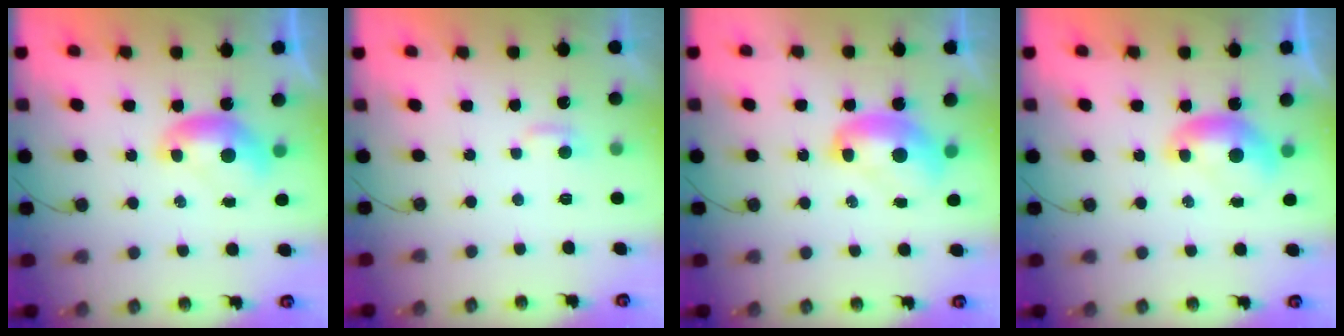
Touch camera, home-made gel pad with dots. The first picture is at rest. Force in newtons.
{"total": 2.9, "press": 2.8, "slide": 0.4}
{"total": 2.4, "press": 2.4, "slide": 0.3}
{"total": 0.0}